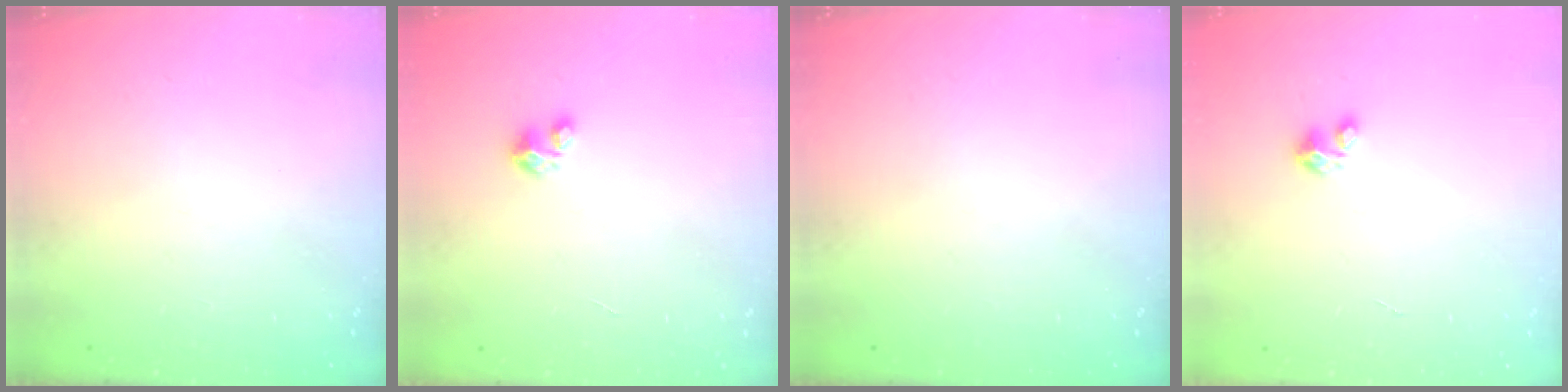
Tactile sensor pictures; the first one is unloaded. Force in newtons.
{"total": 1.7, "press": 1.7, "slide": 0.1}
{"total": 0.0}
{"total": 1.8, "press": 1.8, "slide": 0.1}